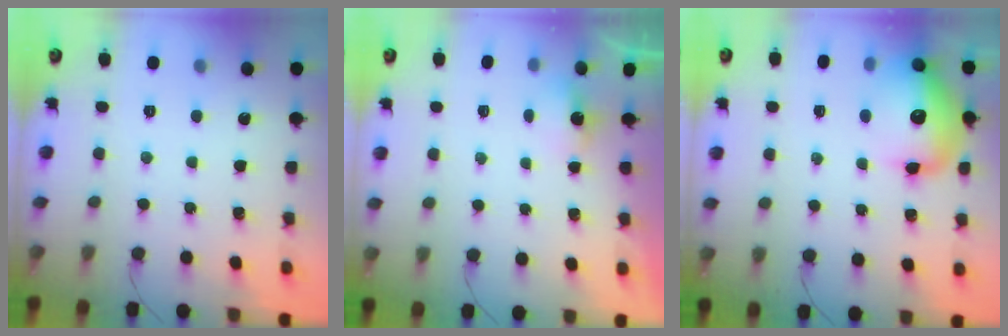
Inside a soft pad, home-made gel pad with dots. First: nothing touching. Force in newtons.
{"total": 2.0, "press": 1.8, "slide": 0.8}
{"total": 15.7, "press": 15.4, "slide": 3.4}